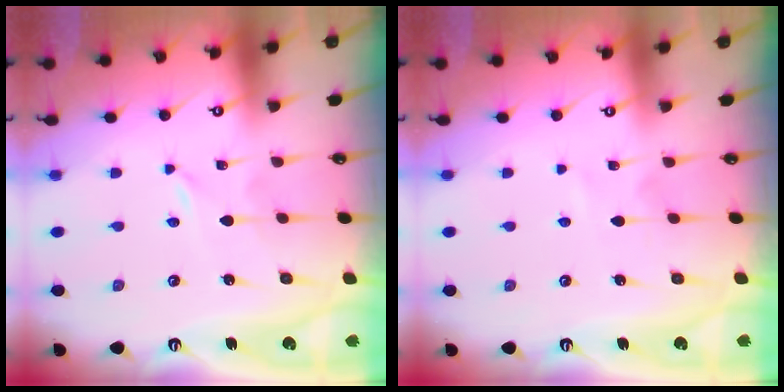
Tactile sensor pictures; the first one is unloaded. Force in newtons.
{"total": 2.2, "press": 2.2, "slide": 0.2}